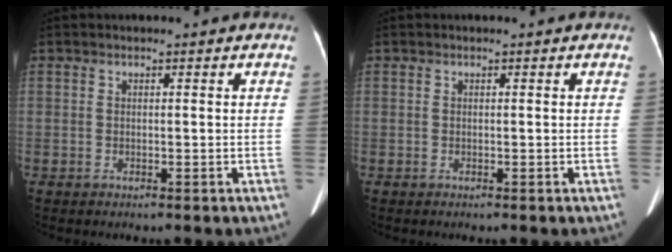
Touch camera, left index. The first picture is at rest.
{"total": 0.0}